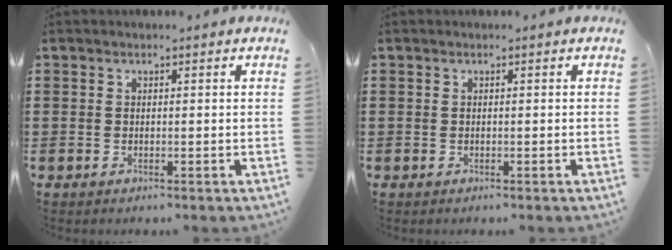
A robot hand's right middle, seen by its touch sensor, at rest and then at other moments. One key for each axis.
{"total": 0.0}